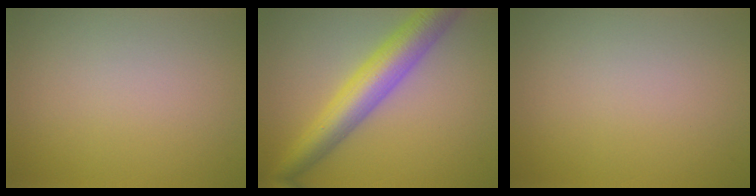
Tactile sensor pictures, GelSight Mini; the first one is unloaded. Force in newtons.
{"total": 6.6, "press": 6.6, "slide": 0.1}
{"total": 0.0}